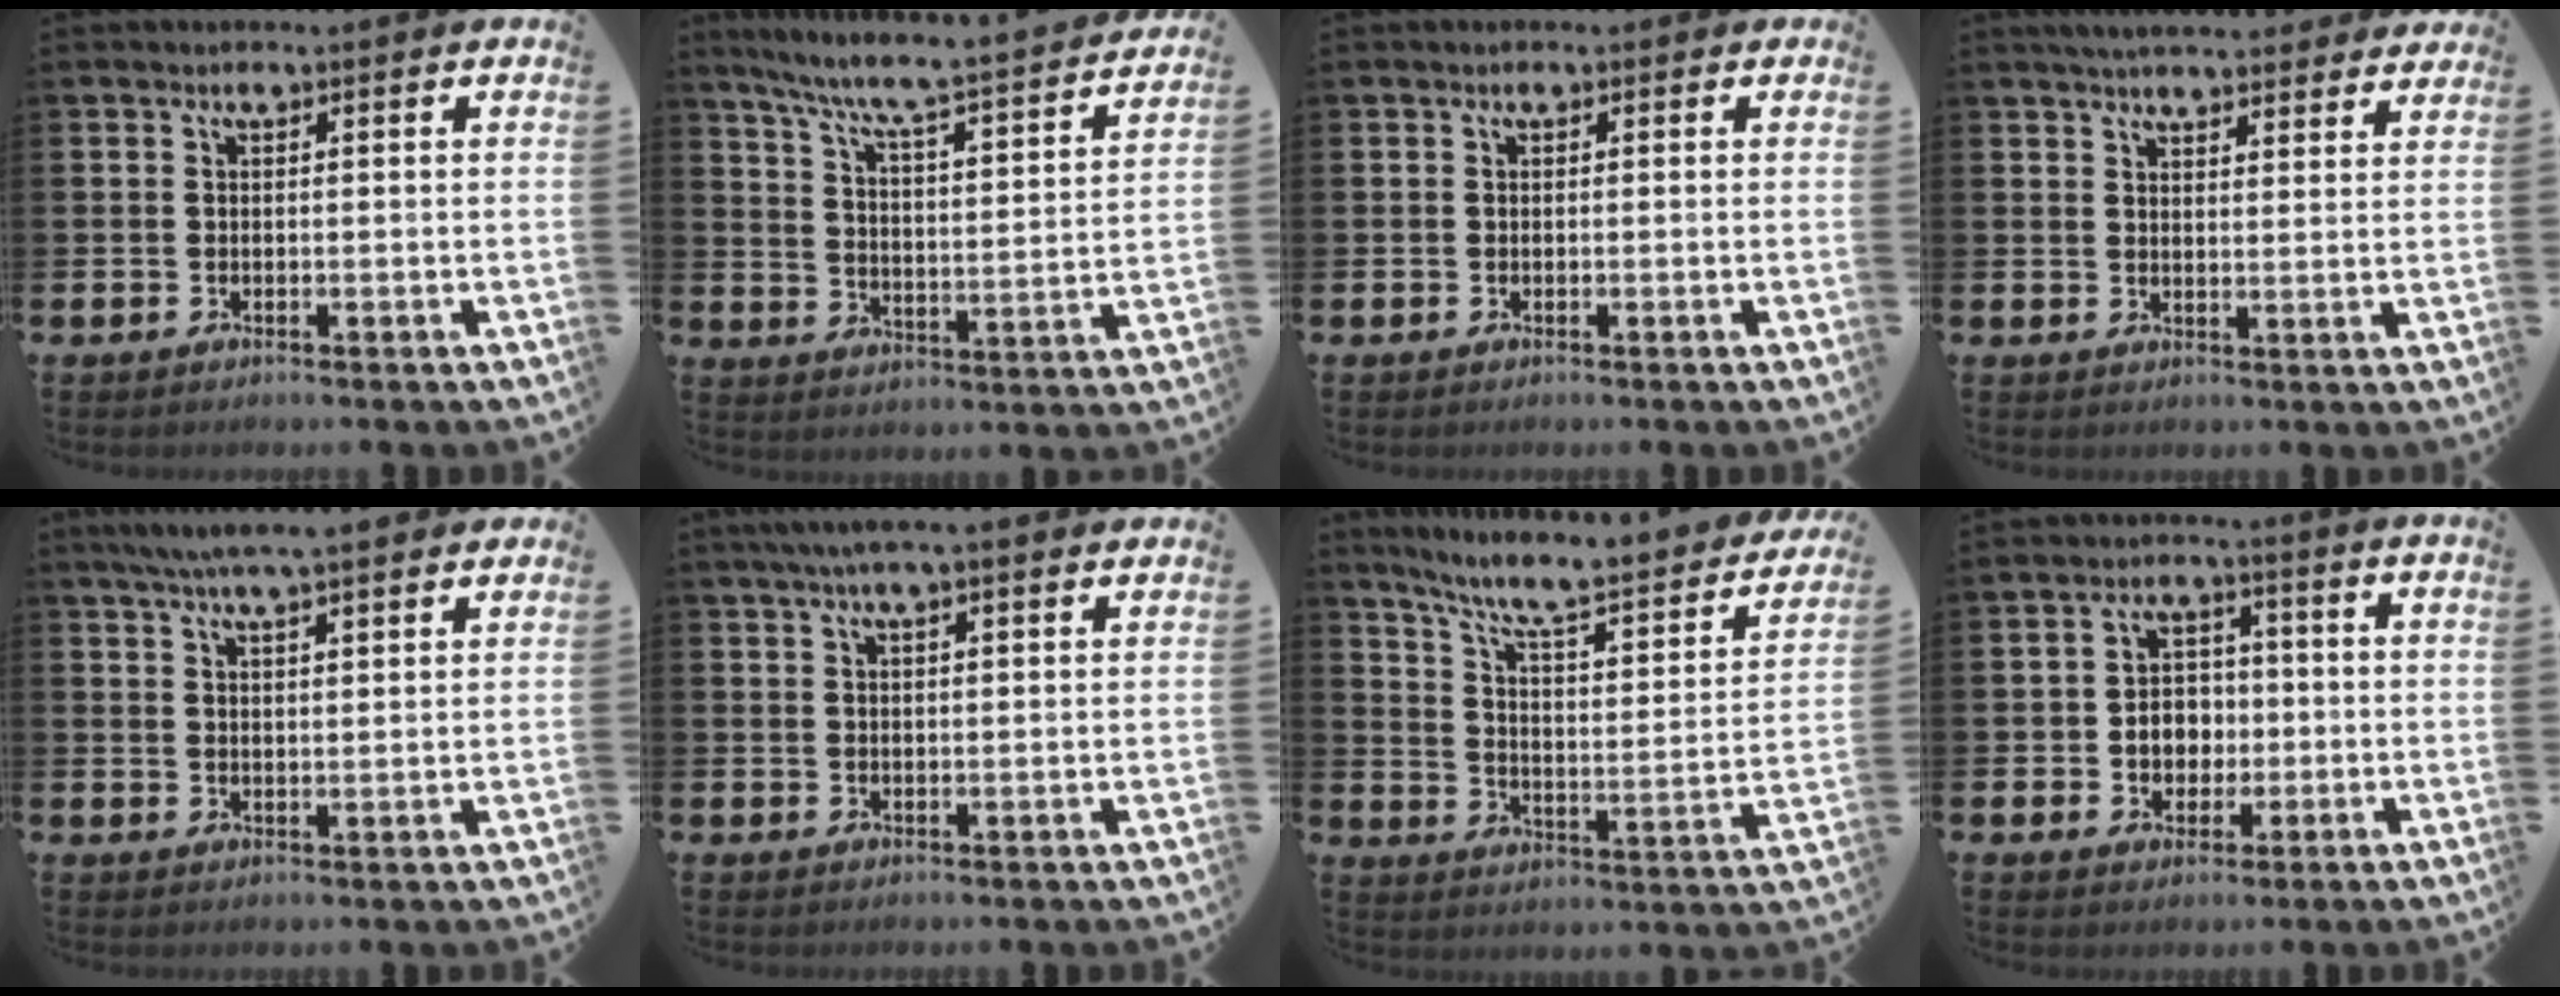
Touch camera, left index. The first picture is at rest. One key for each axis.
{"total": 6.5, "fx": 6.0, "fy": 0.2, "fz": 2.5, "tx": -0.077, "ty": -0.053, "tz": 0.094}
{"total": 0.6, "fx": 0.0, "fy": 0.6, "fz": 0.2, "tx": 0.001, "ty": 0.006, "tz": -0.004}
{"total": 5.0, "fx": 4.8, "fy": 0.9, "fz": 1.1, "tx": -0.028, "ty": -0.022, "tz": 0.087}
{"total": 6.3, "fx": 5.7, "fy": 0.6, "fz": 2.5, "tx": -0.051, "ty": -0.019, "tz": 0.101}
{"total": 4.6, "fx": 3.9, "fy": 0.4, "fz": 2.4, "tx": -0.045, "ty": -0.006, "tz": 0.068}
{"total": 8.0, "fx": 6.5, "fy": 1.6, "fz": 4.3, "tx": -0.096, "ty": -0.056, "tz": 0.099}
{"total": 4.3, "fx": -0.5, "fy": 3.9, "fz": 1.9, "tx": -0.025, "ty": 0.004, "tz": -0.019}